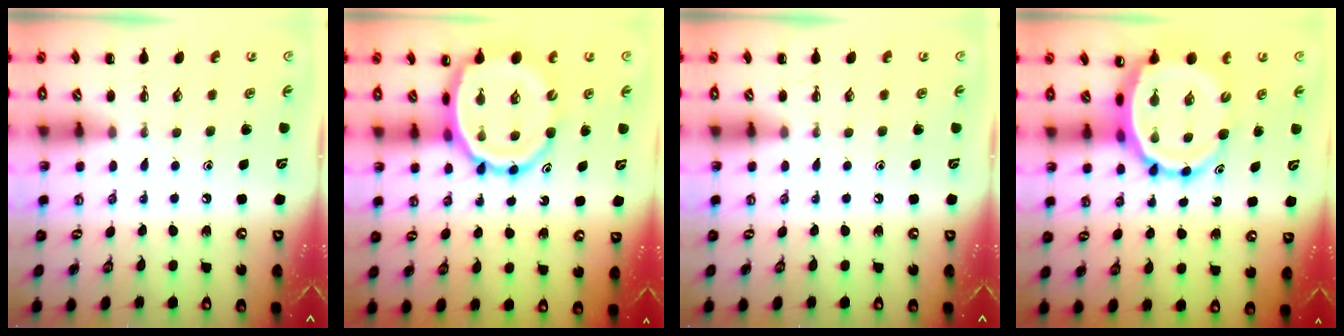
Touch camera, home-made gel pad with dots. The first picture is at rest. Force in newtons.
{"total": 14.6, "press": 14.2, "slide": 3.5}
{"total": 0.0}
{"total": 10.8, "press": 10.2, "slide": 3.4}